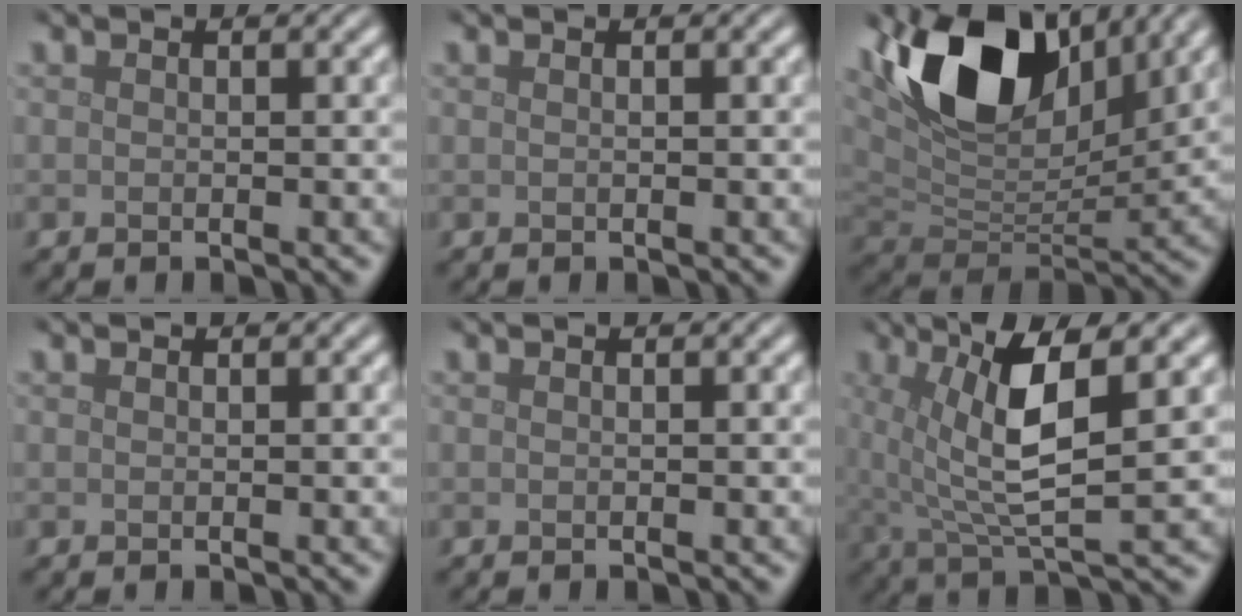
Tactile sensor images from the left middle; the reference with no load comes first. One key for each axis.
{"total": 0.0}
{"total": 11.8, "fx": 6.4, "fy": 6.2, "fz": 7.8, "tx": -0.153, "ty": 0.006, "tz": 0.114}
{"total": 0.0}
{"total": 0.0}
{"total": 7.0, "fx": 1.9, "fy": 1.6, "fz": 6.6, "tx": -0.129, "ty": -0.001, "tz": 0.034}